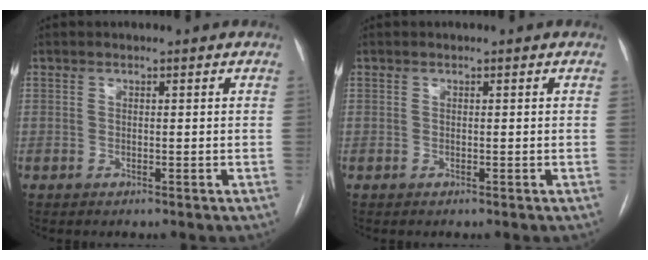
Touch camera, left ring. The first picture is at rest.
{"total": 0.0}